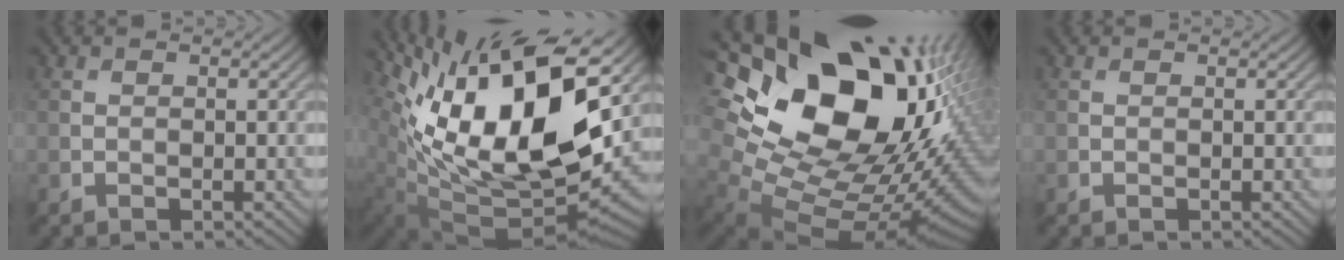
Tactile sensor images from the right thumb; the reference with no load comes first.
{"total": 19.1, "force": [6.2, 8.4, 16.0], "torque": [-0.290, 0.009, 0.114]}
{"total": 22.2, "force": [6.5, 14.7, 15.3], "torque": [-0.303, 0.017, 0.149]}
{"total": 0.0}